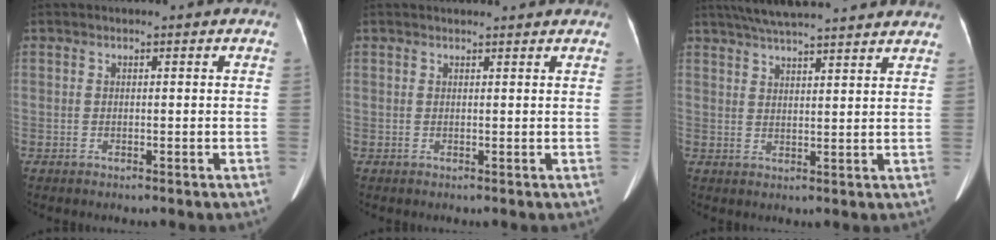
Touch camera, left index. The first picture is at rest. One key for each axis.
{"total": 4.7, "fx": 4.6, "fy": 0.2, "fz": 1.1, "tx": -0.013, "ty": 0.024, "tz": 0.050}
{"total": 17.8, "fx": 15.8, "fy": 1.5, "fz": 8.1, "tx": -0.136, "ty": 0.045, "tz": 0.218}